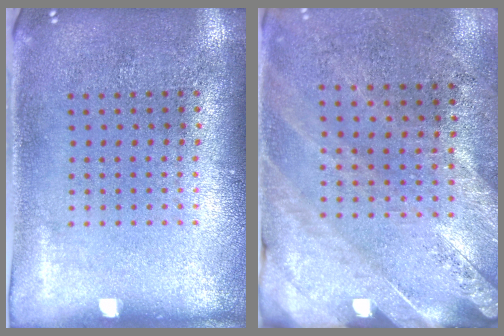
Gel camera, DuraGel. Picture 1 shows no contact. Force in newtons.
{"total": 2.5, "press": 2.2, "slide": 1.2}